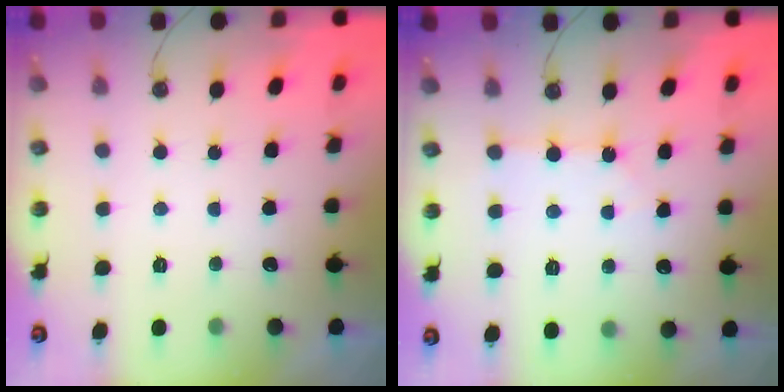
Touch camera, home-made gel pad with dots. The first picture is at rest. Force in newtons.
{"total": 1.9, "press": 1.8, "slide": 0.4}